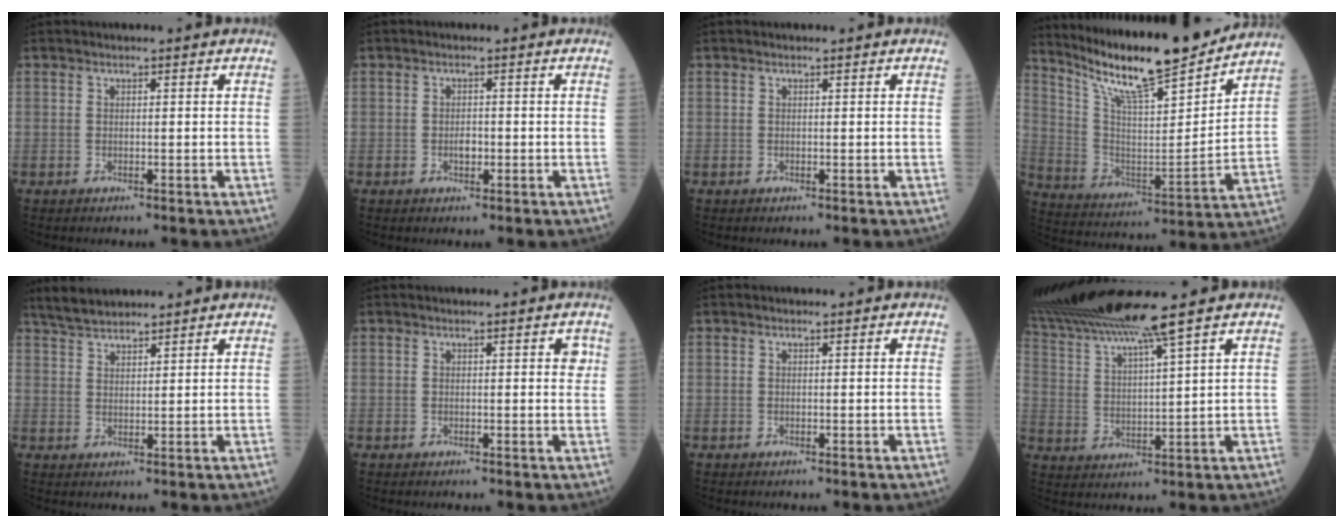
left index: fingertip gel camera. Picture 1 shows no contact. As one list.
[{"total": 1.6, "force": [-0.6, 0.9, 1.2], "torque": [-0.020, -0.001, -0.010]}, {"total": 0.0}, {"total": 19.8, "force": [17.0, 1.6, 10.0], "torque": [-0.177, -0.022, 0.285]}, {"total": 5.2, "force": [4.7, 1.2, 1.7], "torque": [-0.041, 0.020, 0.090]}, {"total": 1.7, "force": [0.8, 0.6, 1.4], "torque": [-0.013, 0.005, 0.005]}, {"total": 0.0}, {"total": 11.8, "force": [9.9, -2.1, 6.1], "torque": [-0.117, 0.008, 0.184]}]